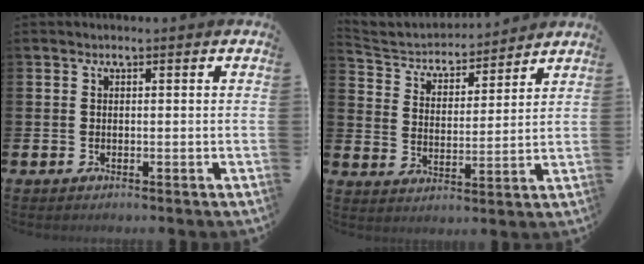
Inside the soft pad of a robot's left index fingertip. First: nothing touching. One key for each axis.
{"total": 4.7, "fx": 4.4, "fy": 1.8, "fz": 0.4, "tx": -0.039, "ty": -0.035, "tz": 0.071}